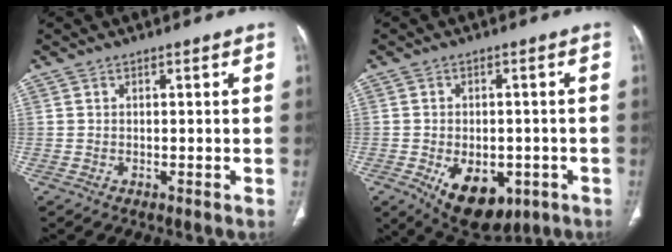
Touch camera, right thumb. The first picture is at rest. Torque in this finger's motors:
{"motor_torque": [-0.32, 0.58, -0.09, 0.09, 0.14]}